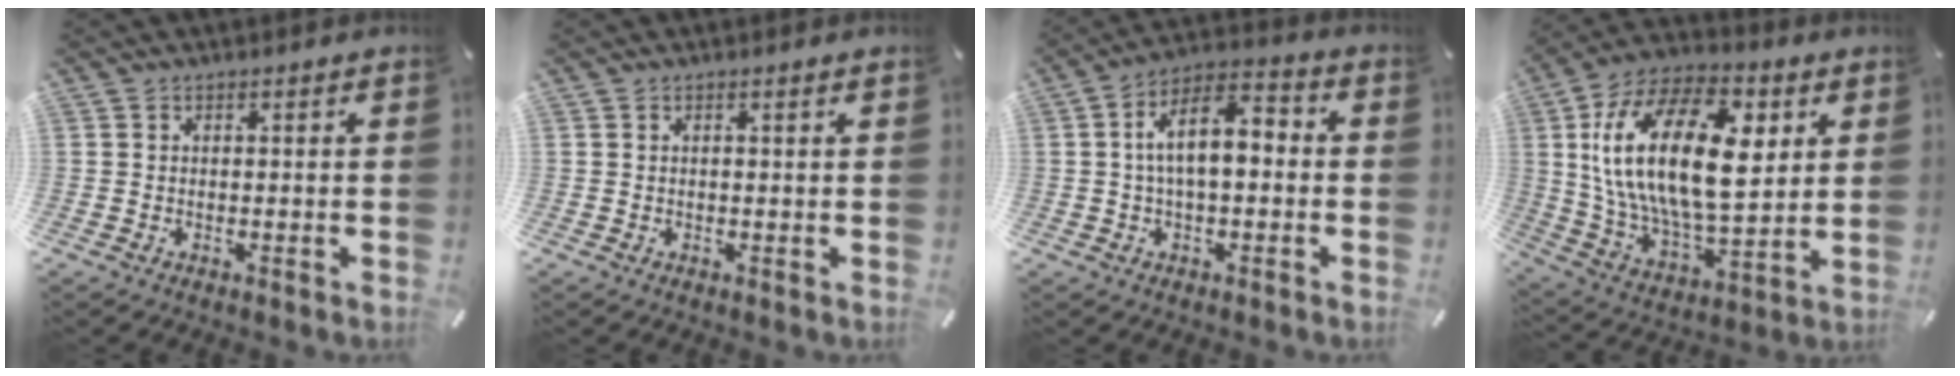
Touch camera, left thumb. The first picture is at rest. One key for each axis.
{"total": 0.7, "fx": 0.3, "fy": -0.1, "fz": 0.7, "tx": -0.010, "ty": 0.000, "tz": 0.004}
{"total": 10.8, "fx": -0.1, "fy": 5.4, "fz": 9.4, "tx": -0.169, "ty": 0.011, "tz": 0.000}
{"total": 26.3, "fx": 5.9, "fy": 14.6, "fz": 21.1, "tx": -0.418, "ty": -0.016, "tz": 0.097}